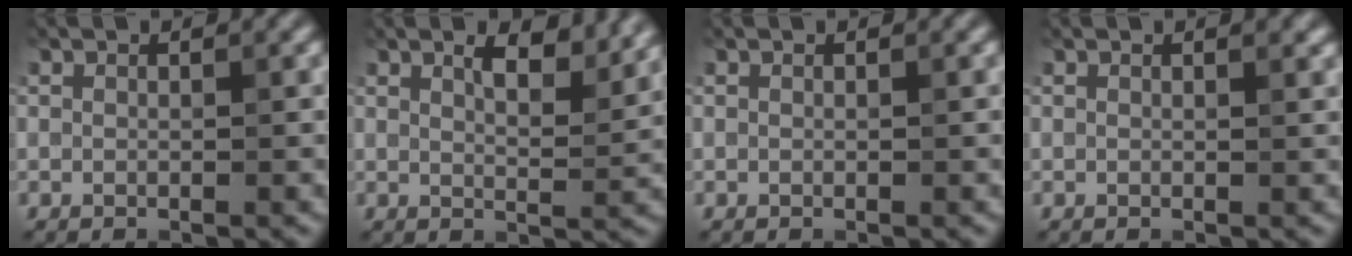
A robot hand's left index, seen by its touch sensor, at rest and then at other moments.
{"total": 4.4, "force": [3.0, 1.3, 3.0], "torque": [-0.043, 0.002, 0.044]}
{"total": 0.0}
{"total": 0.7, "force": [0.5, 0.1, 0.5], "torque": [-0.004, 0.001, 0.008]}